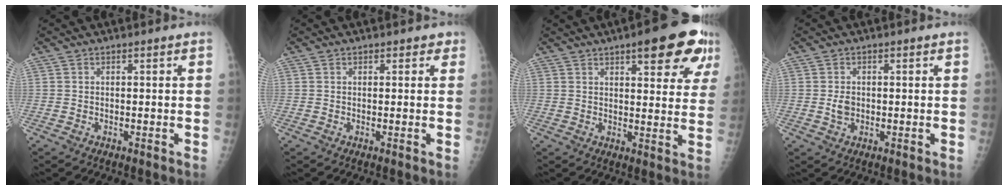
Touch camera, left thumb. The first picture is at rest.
{"total": 1.3, "force": [0.8, 1.0, 0.3], "torque": [0.015, -0.002, 0.005]}
{"total": 14.5, "force": [7.8, 4.6, 11.3], "torque": [-0.113, -0.027, 0.095]}
{"total": 2.5, "force": [-0.1, 1.9, 1.6], "torque": [-0.023, 0.001, 0.000]}